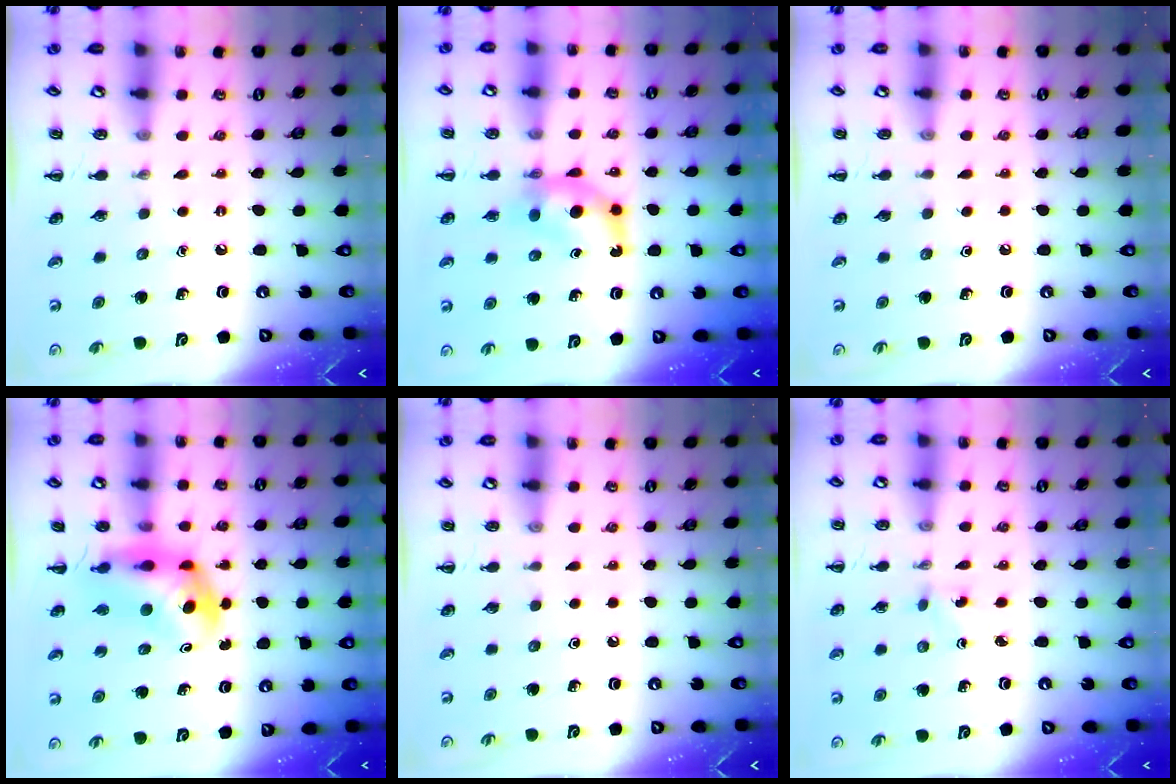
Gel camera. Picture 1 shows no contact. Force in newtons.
{"total": 6.2, "press": 6.1, "slide": 0.8}
{"total": 0.0}
{"total": 5.0, "press": 4.8, "slide": 1.3}
{"total": 0.0}
{"total": 1.5, "press": 1.4, "slide": 0.7}